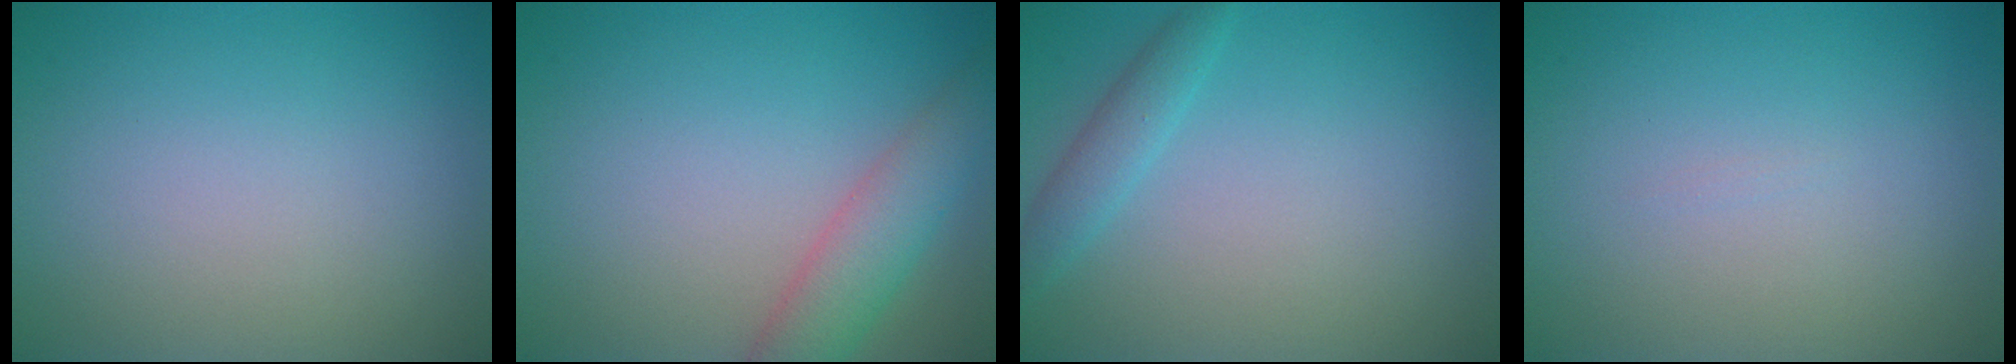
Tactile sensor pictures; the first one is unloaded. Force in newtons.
{"total": 4.0, "press": 4.0, "slide": 0.3}
{"total": 1.9, "press": 1.9, "slide": 0.1}
{"total": 0.0}